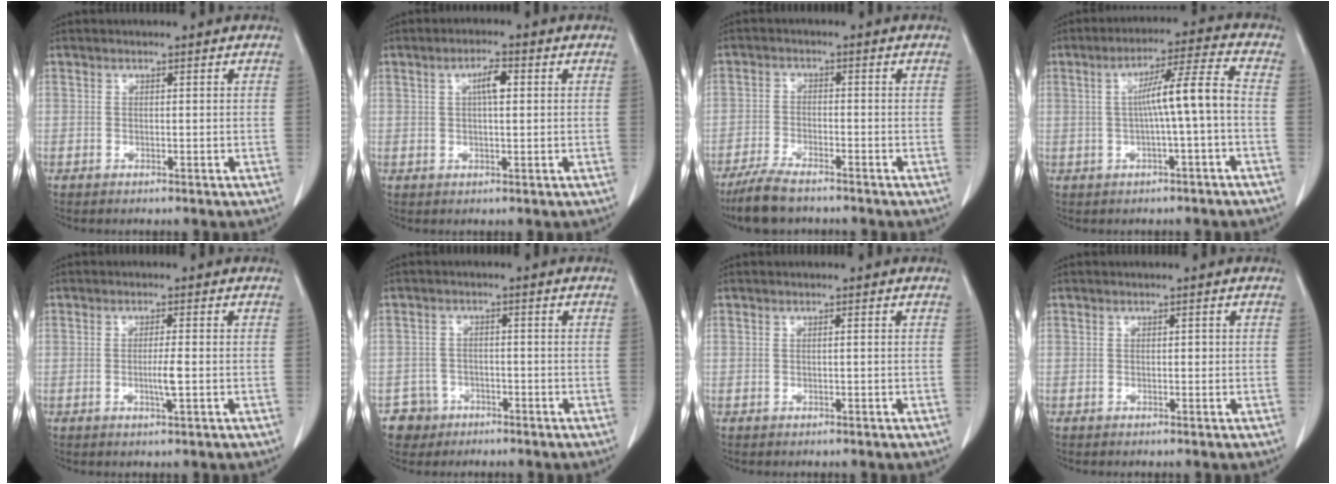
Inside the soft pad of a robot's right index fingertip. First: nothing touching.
{"total": 3.9, "force": [0.9, 1.3, 3.6], "torque": [-0.069, 0.009, 0.017]}
{"total": 7.5, "force": [-6.1, 2.0, 3.8], "torque": [-0.078, -0.018, -0.111]}
{"total": 8.5, "force": [-0.7, -0.1, 8.5], "torque": [-0.142, 0.024, -0.010]}
{"total": 3.1, "force": [-0.6, 0.3, 3.0], "torque": [-0.060, -0.002, -0.008]}
{"total": 4.7, "force": [-2.6, 3.9, -0.2], "torque": [0.009, 0.010, -0.042]}
{"total": 0.5, "force": [0.0, 0.2, 0.5], "torque": [-0.014, 0.005, 0.002]}
{"total": 0.9, "force": [-0.1, 0.6, 0.7], "torque": [-0.016, 0.006, 0.000]}